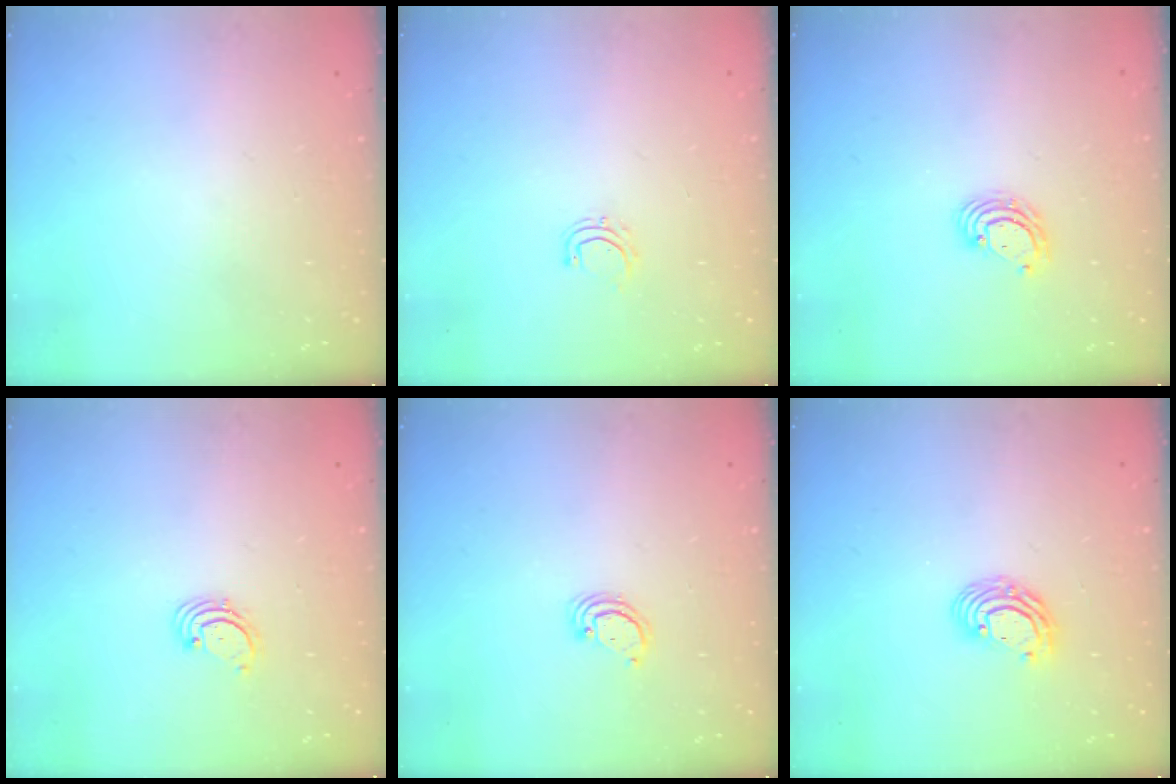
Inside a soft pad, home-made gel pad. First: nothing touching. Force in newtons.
{"total": 4.8, "press": 4.7, "slide": 0.7}
{"total": 4.6, "press": 4.6, "slide": 0.2}
{"total": 1.7, "press": 1.7, "slide": 0.2}
{"total": 2.3, "press": 2.3, "slide": 0.2}
{"total": 6.9, "press": 6.9, "slide": 0.8}